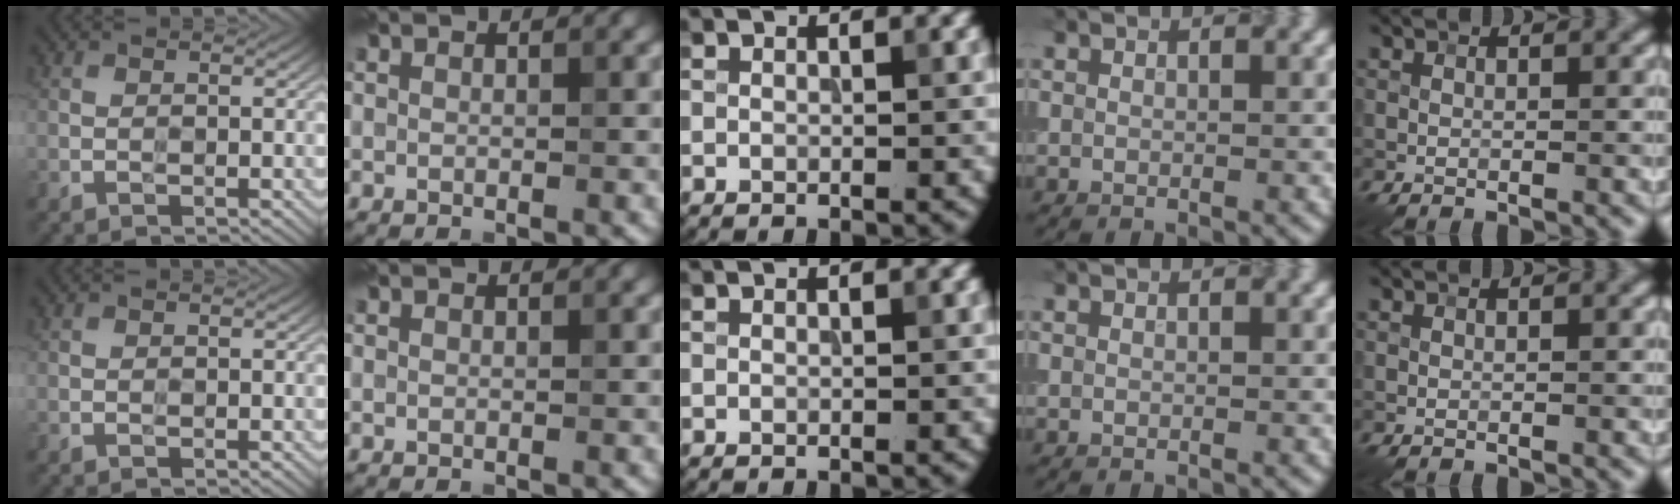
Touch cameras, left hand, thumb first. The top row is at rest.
{}